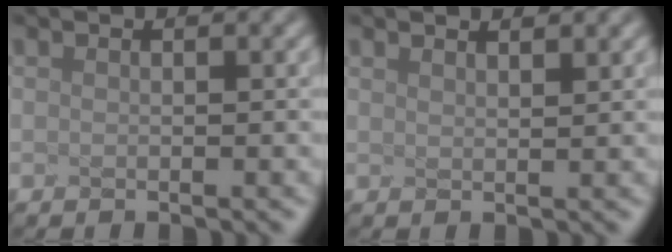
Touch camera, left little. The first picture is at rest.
{"total": 1.5, "force": [1.3, 0.3, 0.5], "torque": [-0.002, 0.016, 0.015]}